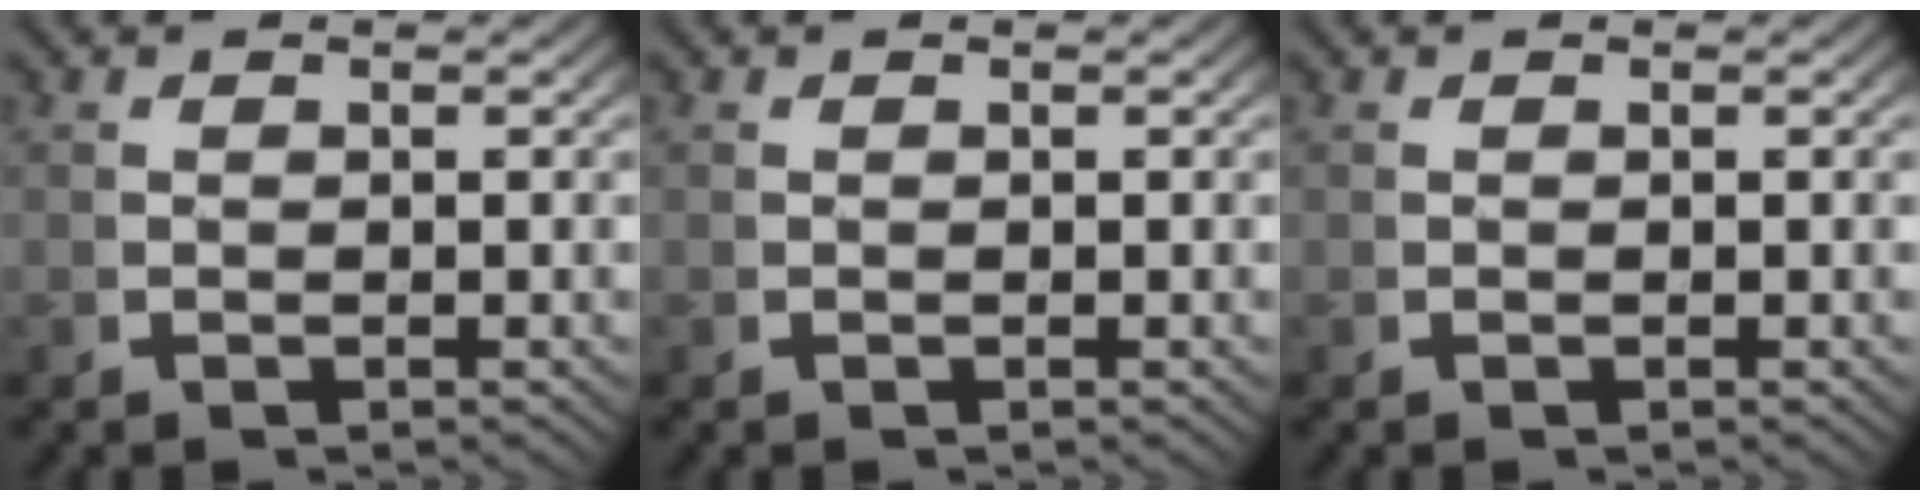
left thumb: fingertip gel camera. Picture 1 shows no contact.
{"total": 0.0}
{"total": 0.0}